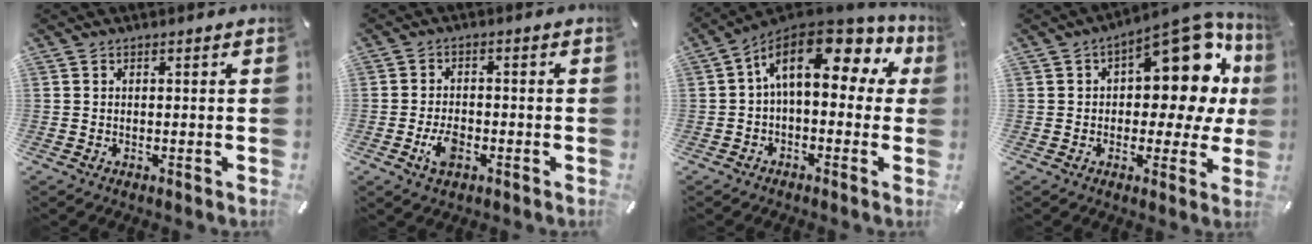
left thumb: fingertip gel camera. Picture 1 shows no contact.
{"total": 5.3, "force": [-2.2, 3.2, 3.7], "torque": [-0.078, 0.006, -0.041]}
{"total": 15.6, "force": [5.9, 7.9, 12.1], "torque": [-0.208, -0.035, 0.097]}
{"total": 17.9, "force": [6.9, 9.0, 13.8], "torque": [-0.168, -0.060, 0.115]}